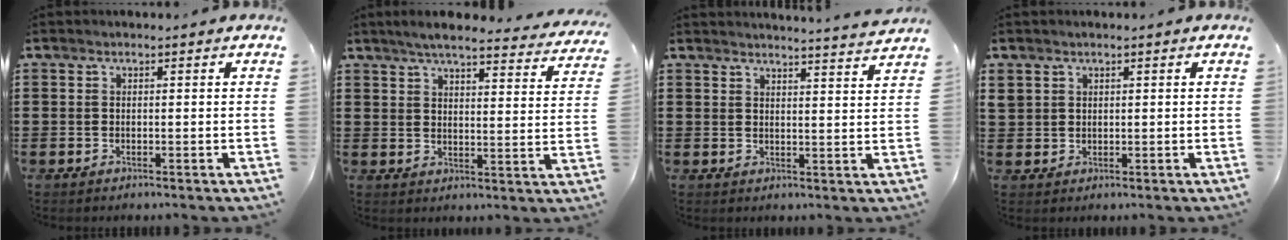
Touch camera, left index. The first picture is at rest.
{"total": 5.4, "force": [4.9, 0.3, 2.4], "torque": [-0.064, -0.022, 0.084]}
{"total": 3.3, "force": [3.2, -0.9, 0.3], "torque": [-0.009, -0.026, 0.055]}
{"total": 1.4, "force": [0.9, 1.0, 0.3], "torque": [-0.010, 0.003, 0.018]}